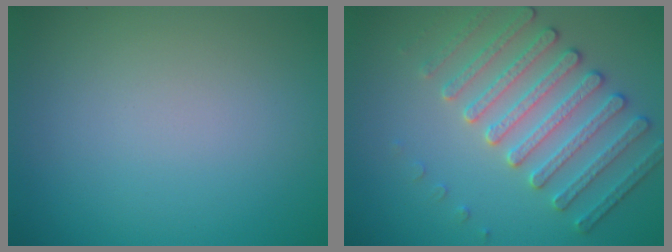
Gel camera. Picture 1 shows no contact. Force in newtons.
{"total": 4.2, "press": 4.2, "slide": 0.5}